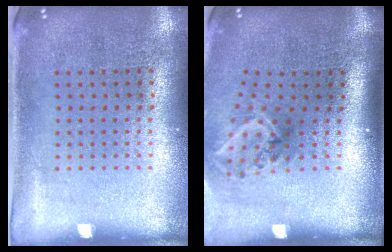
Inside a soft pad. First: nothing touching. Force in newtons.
{"total": 2.1, "press": 1.3, "slide": 1.7}